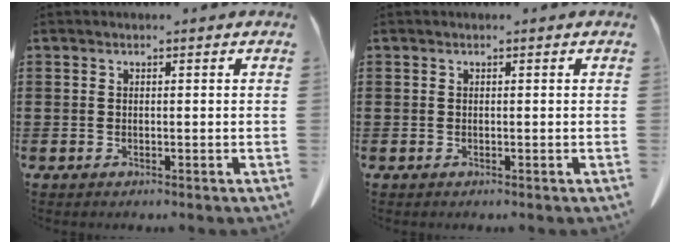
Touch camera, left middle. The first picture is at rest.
{"total": 0.0}